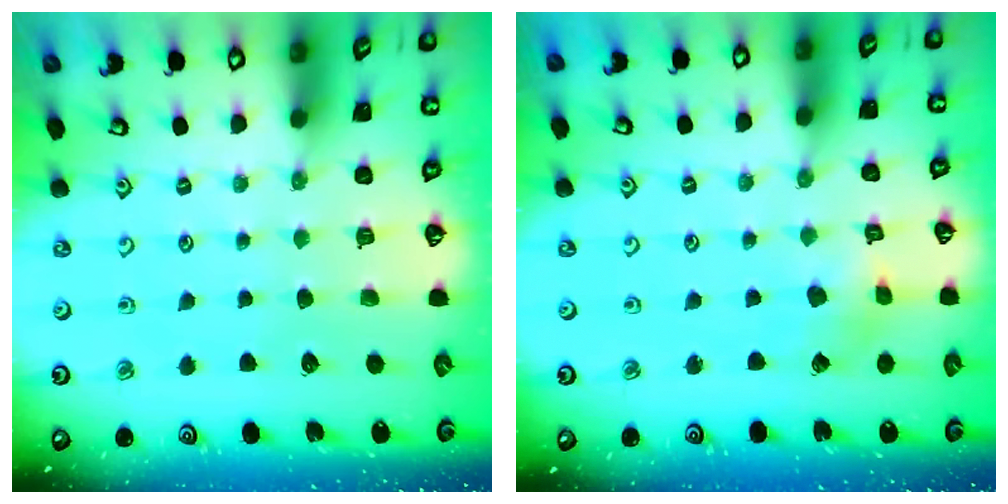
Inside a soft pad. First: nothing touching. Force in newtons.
{"total": 2.5, "press": 2.5, "slide": 0.3}